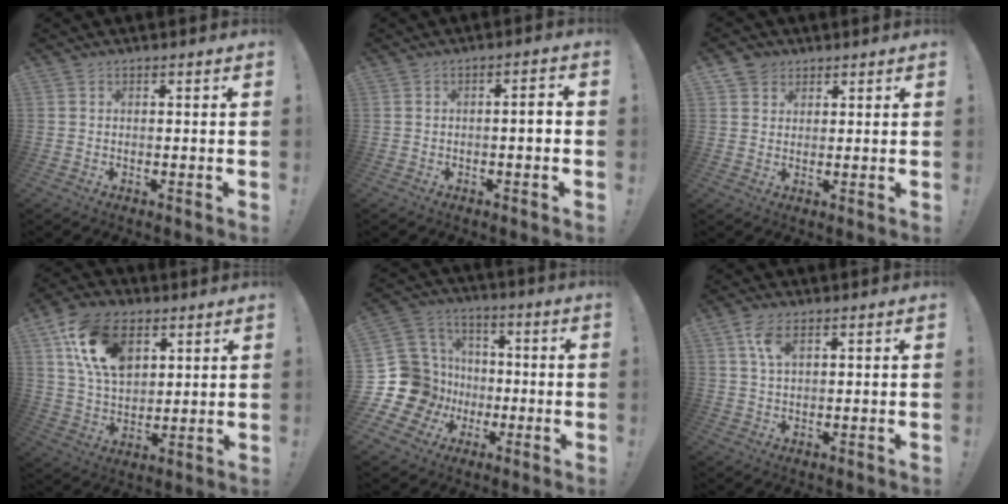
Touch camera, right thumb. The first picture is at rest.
{"total": 3.3, "force": [-0.8, 0.3, 3.2], "torque": [-0.064, 0.008, -0.016]}
{"total": 4.0, "force": [2.5, 3.1, 0.3], "torque": [0.002, -0.013, 0.045]}
{"total": 17.9, "force": [8.0, 11.4, 11.2], "torque": [-0.209, -0.023, 0.152]}
{"total": 20.4, "force": [-1.6, 18.1, 9.3], "torque": [-0.189, 0.006, 0.015]}
{"total": 5.6, "force": [2.6, 2.6, 4.2], "torque": [-0.076, -0.004, 0.048]}